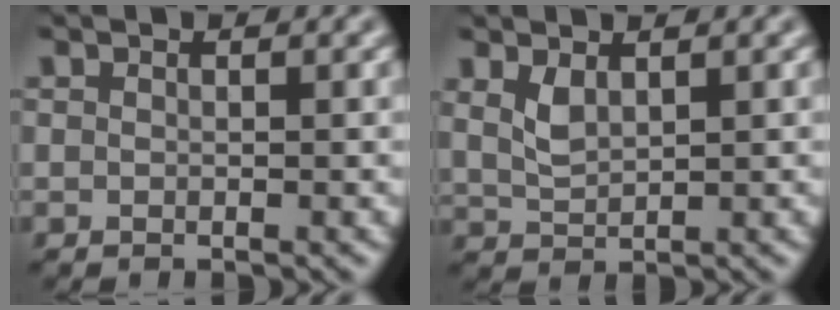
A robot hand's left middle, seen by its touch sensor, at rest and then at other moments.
{"total": 1.9, "force": [1.1, 0.8, 1.3], "torque": [-0.033, -0.002, 0.029]}